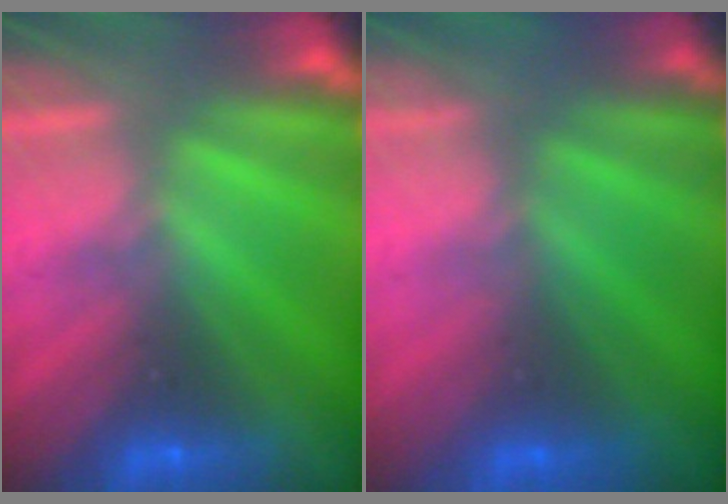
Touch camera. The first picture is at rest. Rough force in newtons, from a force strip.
{"total": 2.4}